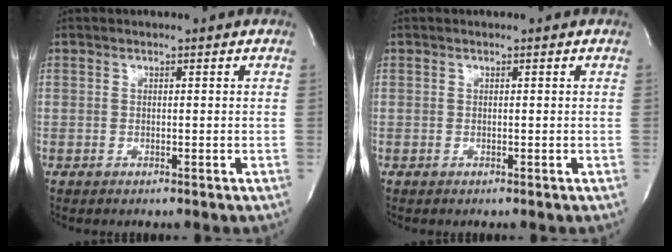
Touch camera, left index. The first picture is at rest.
{"total": 0.0}